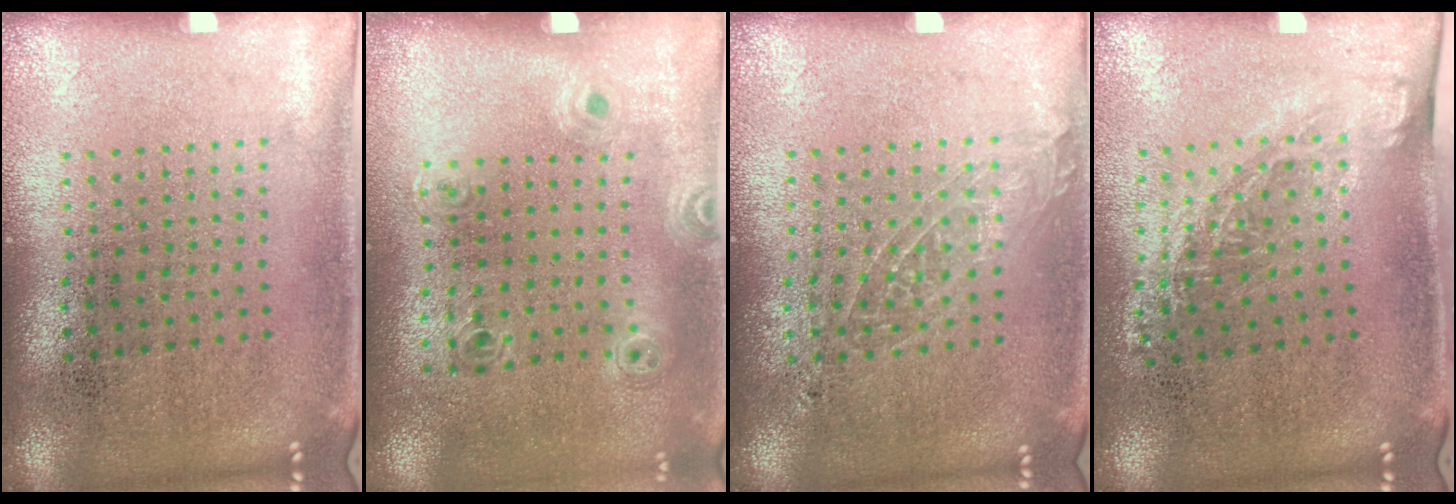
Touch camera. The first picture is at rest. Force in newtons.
{"total": 1.0, "press": 1.0, "slide": 0.2}
{"total": 1.0, "press": 1.0, "slide": 0.3}
{"total": 1.3, "press": 0.9, "slide": 0.9}